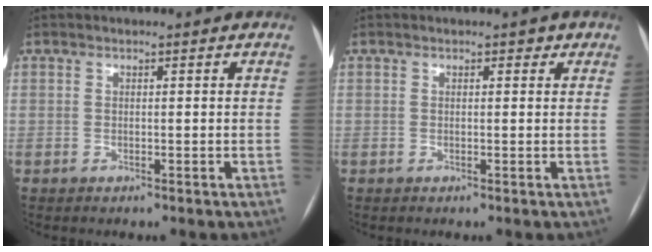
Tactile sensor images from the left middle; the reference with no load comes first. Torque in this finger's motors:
{"motor_torque": [0.19, -0.19, -0.01, 0.00]}